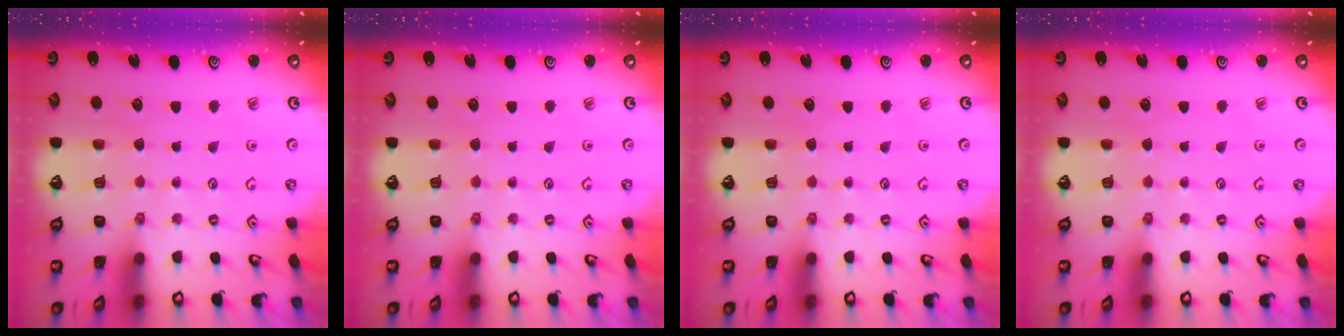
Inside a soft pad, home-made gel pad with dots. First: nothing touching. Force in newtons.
{"total": 0.0}
{"total": 0.0}
{"total": 0.0}